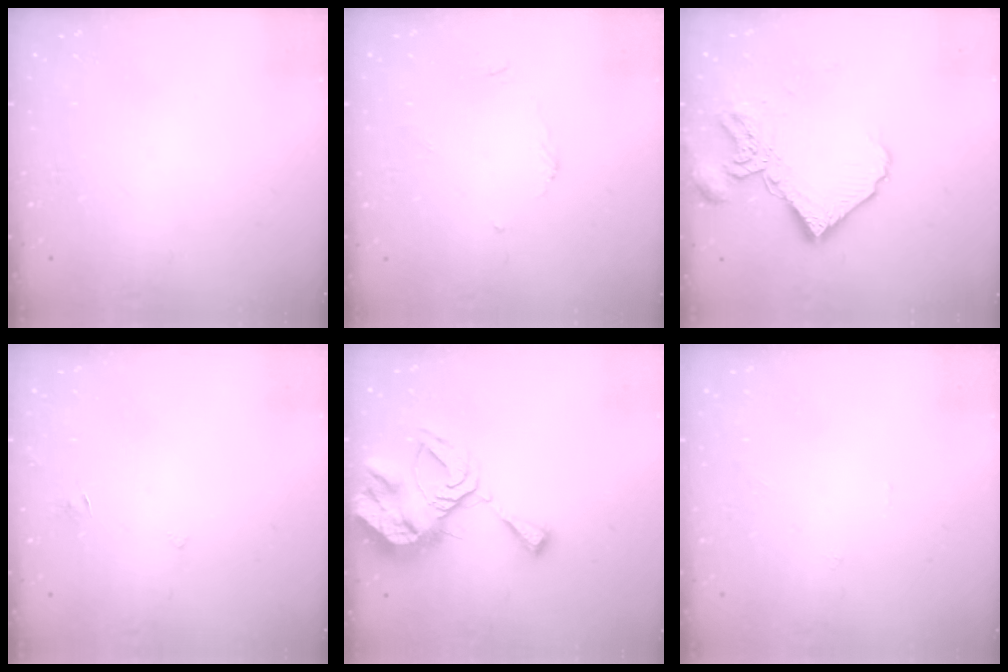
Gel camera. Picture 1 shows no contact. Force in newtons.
{"total": 2.7, "press": 2.7, "slide": 0.3}
{"total": 13.7, "press": 13.6, "slide": 1.7}
{"total": 2.5, "press": 2.5, "slide": 0.3}
{"total": 12.8, "press": 12.8, "slide": 1.2}
{"total": 0.0}